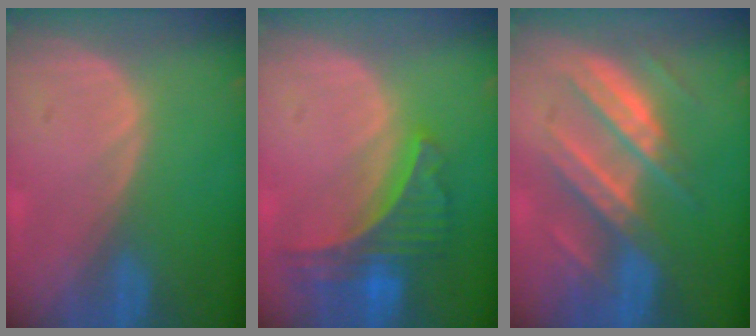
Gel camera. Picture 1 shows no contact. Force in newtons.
{"total": 7.8, "press": 6.8, "slide": 3.8}
{"total": 8.6, "press": 8.6, "slide": 0.5}